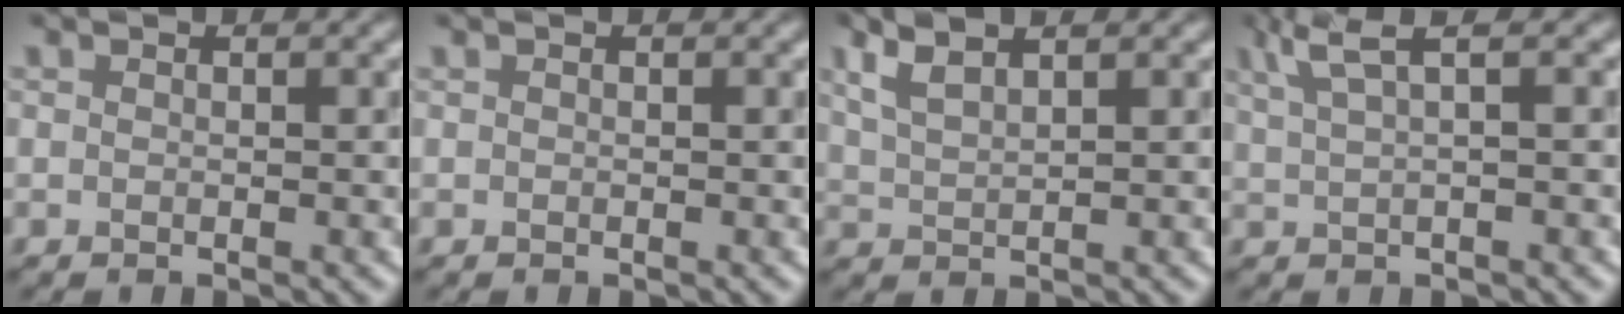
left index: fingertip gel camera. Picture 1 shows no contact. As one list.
[{"total": 0.0}, {"total": 2.9, "force": [2.2, 0.6, 1.8], "torque": [-0.037, 0.014, 0.047]}, {"total": 2.9, "force": [1.8, 0.3, 2.3], "torque": [-0.034, 0.013, 0.035]}]